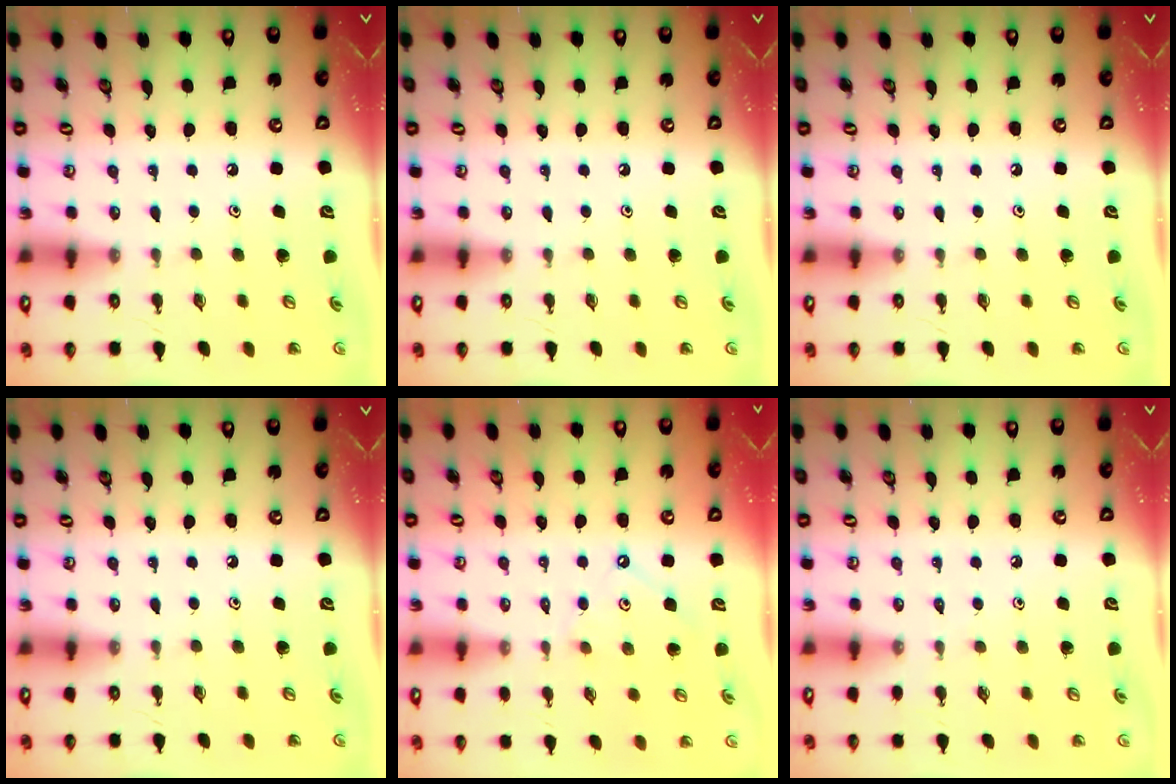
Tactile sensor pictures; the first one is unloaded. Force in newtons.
{"total": 0.0}
{"total": 0.0}
{"total": 0.0}
{"total": 3.6, "press": 3.6, "slide": 0.6}
{"total": 1.9, "press": 1.8, "slide": 0.3}